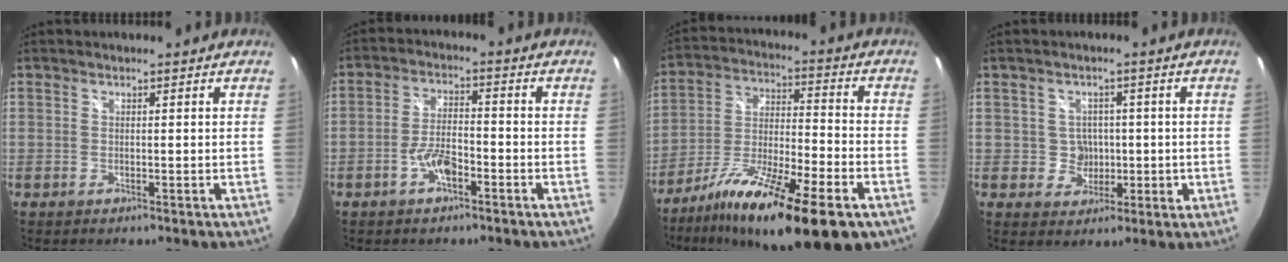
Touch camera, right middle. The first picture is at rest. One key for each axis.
{"total": 5.3, "fx": -2.9, "fy": 2.0, "fz": 3.9, "tx": -0.084, "ty": 0.008, "tz": -0.052}
{"total": 21.0, "fx": -12.9, "fy": 4.4, "fz": 15.9, "tx": -0.275, "ty": -0.027, "tz": -0.219}
{"total": 4.4, "fx": -0.1, "fy": 4.3, "fz": 0.8, "tx": -0.017, "ty": 0.011, "tz": 0.007}